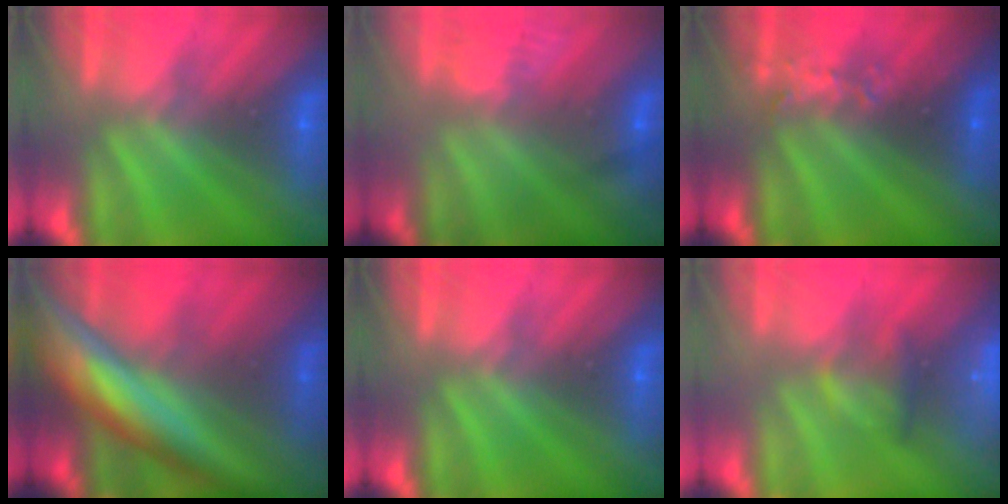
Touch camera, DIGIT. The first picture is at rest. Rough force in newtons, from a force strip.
{"total": 2.8}
{"total": 2.7}
{"total": 5.6}
{"total": 0.0}
{"total": 5.5}